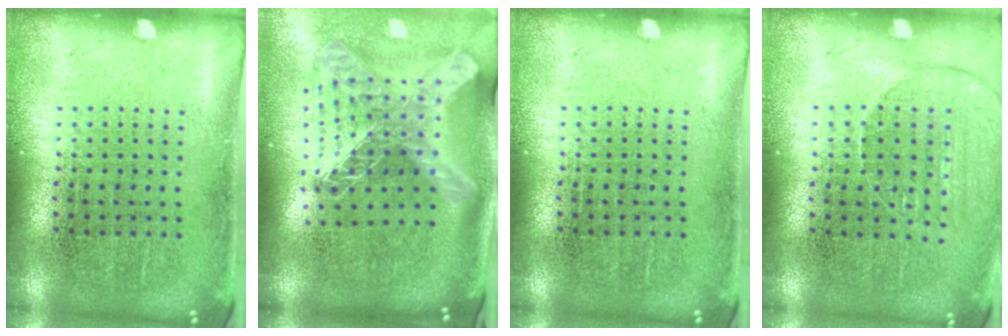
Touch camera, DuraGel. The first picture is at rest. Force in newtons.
{"total": 2.8, "press": 2.0, "slide": 2.0}
{"total": 0.0}
{"total": 1.2, "press": 1.2, "slide": 0.1}